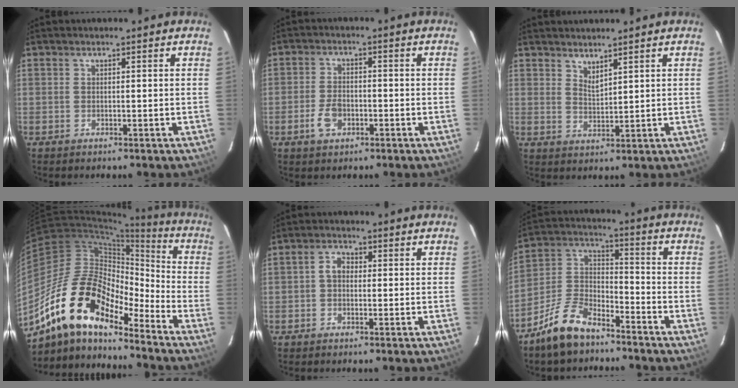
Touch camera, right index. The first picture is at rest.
{"total": 5.1, "force": [-2.3, 3.2, 3.3], "torque": [-0.075, 0.002, -0.039]}
{"total": 2.9, "force": [2.5, 0.5, 1.3], "torque": [-0.022, -0.004, 0.044]}
{"total": 19.6, "force": [-14.5, 7.0, 11.1], "torque": [-0.198, -0.010, -0.279]}
{"total": 2.6, "force": [-0.2, 2.0, 1.7], "torque": [-0.031, 0.011, -0.006]}
{"total": 12.1, "force": [-8.5, 5.6, 6.6], "torque": [-0.151, 0.024, -0.160]}